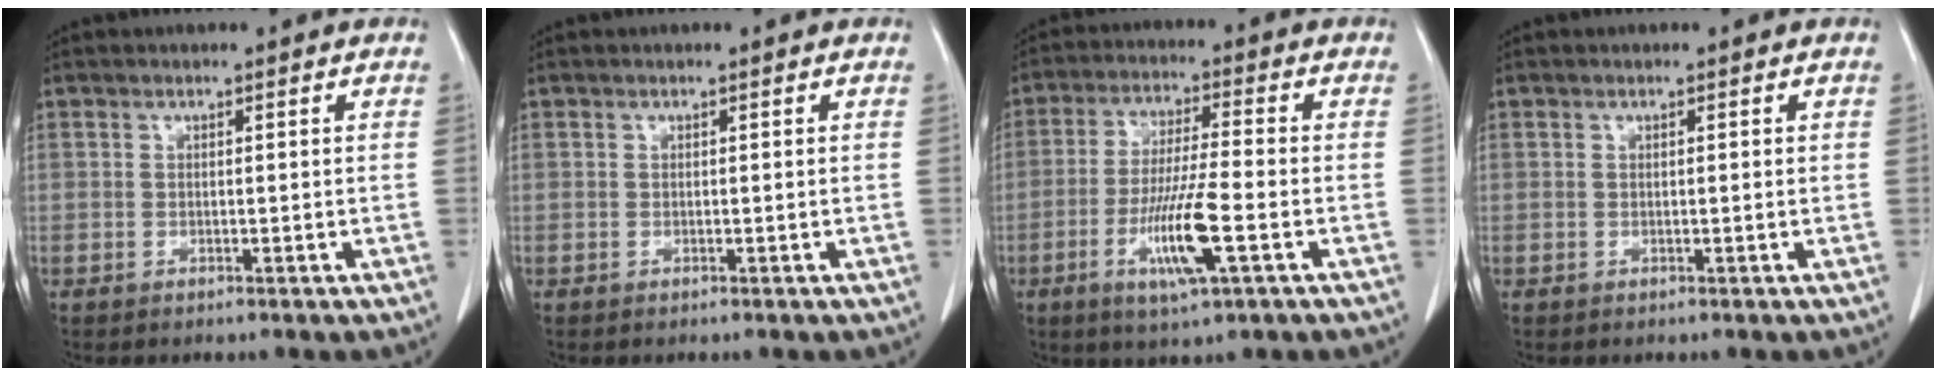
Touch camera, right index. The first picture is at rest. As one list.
[{"total": 0.0}, {"total": 10.6, "force": [-3.6, 0.5, 9.9], "torque": [-0.192, -0.016, -0.067]}, {"total": 0.0}]